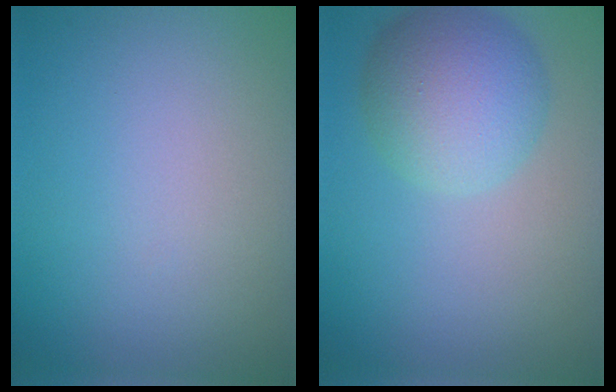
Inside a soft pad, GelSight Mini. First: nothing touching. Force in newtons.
{"total": 6.1, "press": 6.1, "slide": 0.3}